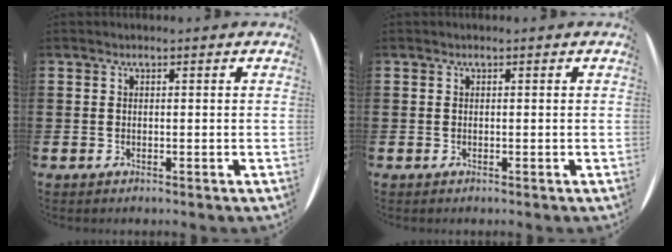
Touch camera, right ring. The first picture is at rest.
{"total": 0.0}